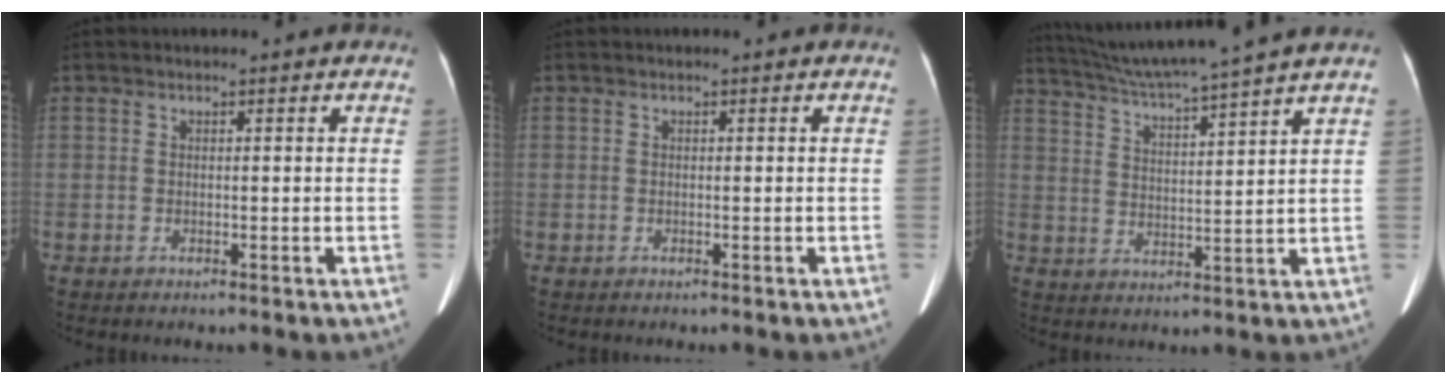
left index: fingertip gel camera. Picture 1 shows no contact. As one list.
[{"total": 0.0}, {"total": 13.9, "force": [12.2, -2.3, 6.4], "torque": [-0.116, -0.004, 0.189]}]